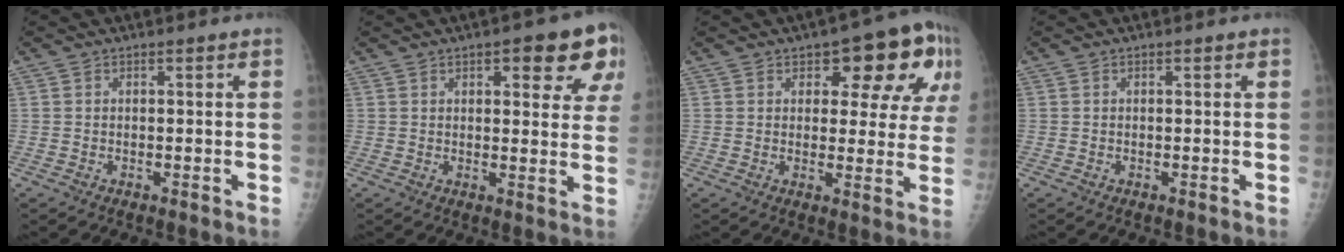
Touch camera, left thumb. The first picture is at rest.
{"total": 11.0, "force": [5.2, 3.9, 9.0], "torque": [-0.073, -0.014, 0.056]}
{"total": 12.9, "force": [5.3, 6.2, 10.0], "torque": [-0.077, -0.001, 0.063]}
{"total": 0.0}